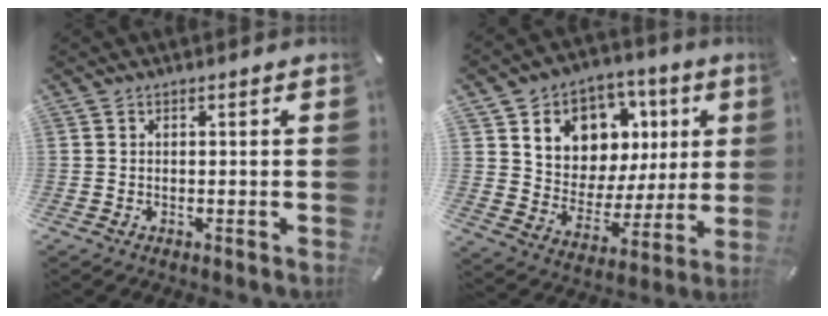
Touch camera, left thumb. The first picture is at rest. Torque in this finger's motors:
{"motor_torque": [2.44, 2.57, 1.45, -1.14, 0.19]}